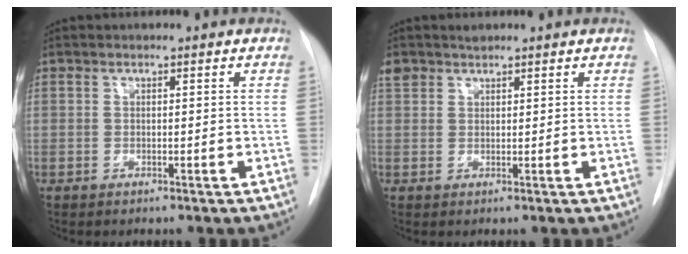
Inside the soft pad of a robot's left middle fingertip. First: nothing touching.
{"total": 1.9, "force": [1.6, 0.9, 0.2], "torque": [-0.006, 0.012, 0.031]}